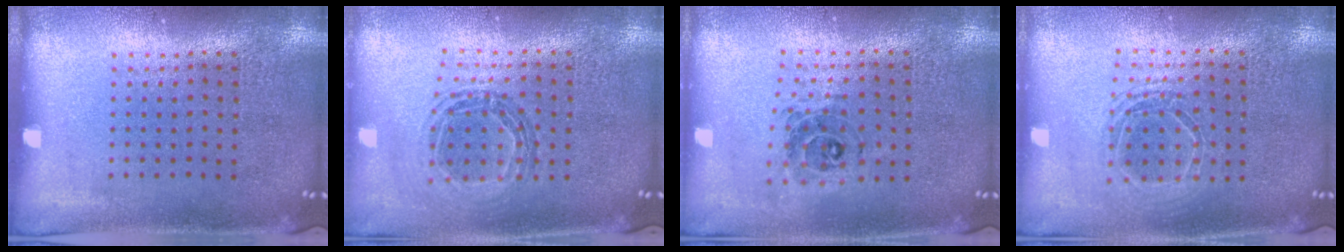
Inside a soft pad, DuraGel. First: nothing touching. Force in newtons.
{"total": 0.8, "press": 0.8, "slide": 0.1}
{"total": 0.7, "press": 0.7, "slide": 0.1}
{"total": 1.7, "press": 1.4, "slide": 0.9}